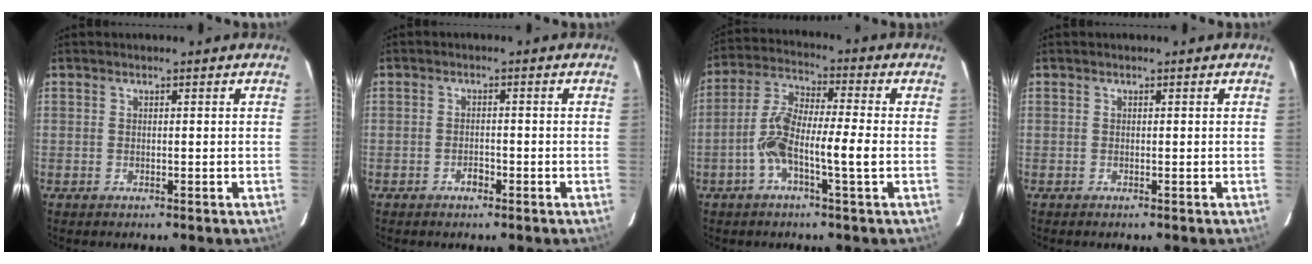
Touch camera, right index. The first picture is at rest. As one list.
[{"total": 1.5, "force": [-1.0, 0.8, 0.9], "torque": [-0.012, 0.004, -0.016]}, {"total": 9.4, "force": [-2.4, 1.0, 9.1], "torque": [-0.186, 0.021, -0.052]}, {"total": 0.0}]